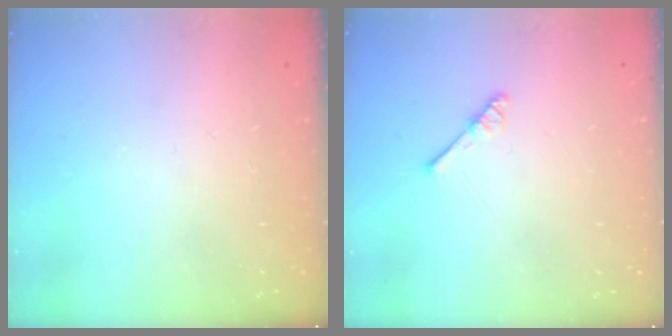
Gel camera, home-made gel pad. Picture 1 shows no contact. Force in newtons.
{"total": 3.2, "press": 3.2, "slide": 0.3}